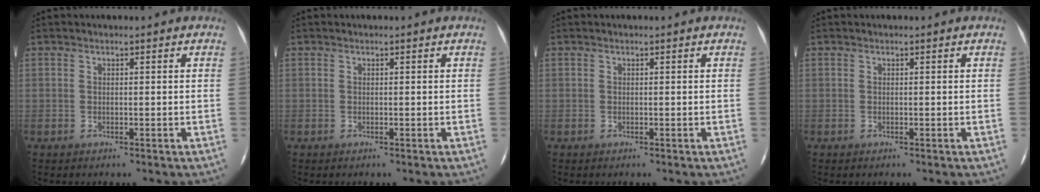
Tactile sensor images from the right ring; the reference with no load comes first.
{"total": 0.0}
{"total": 0.0}
{"total": 0.0}